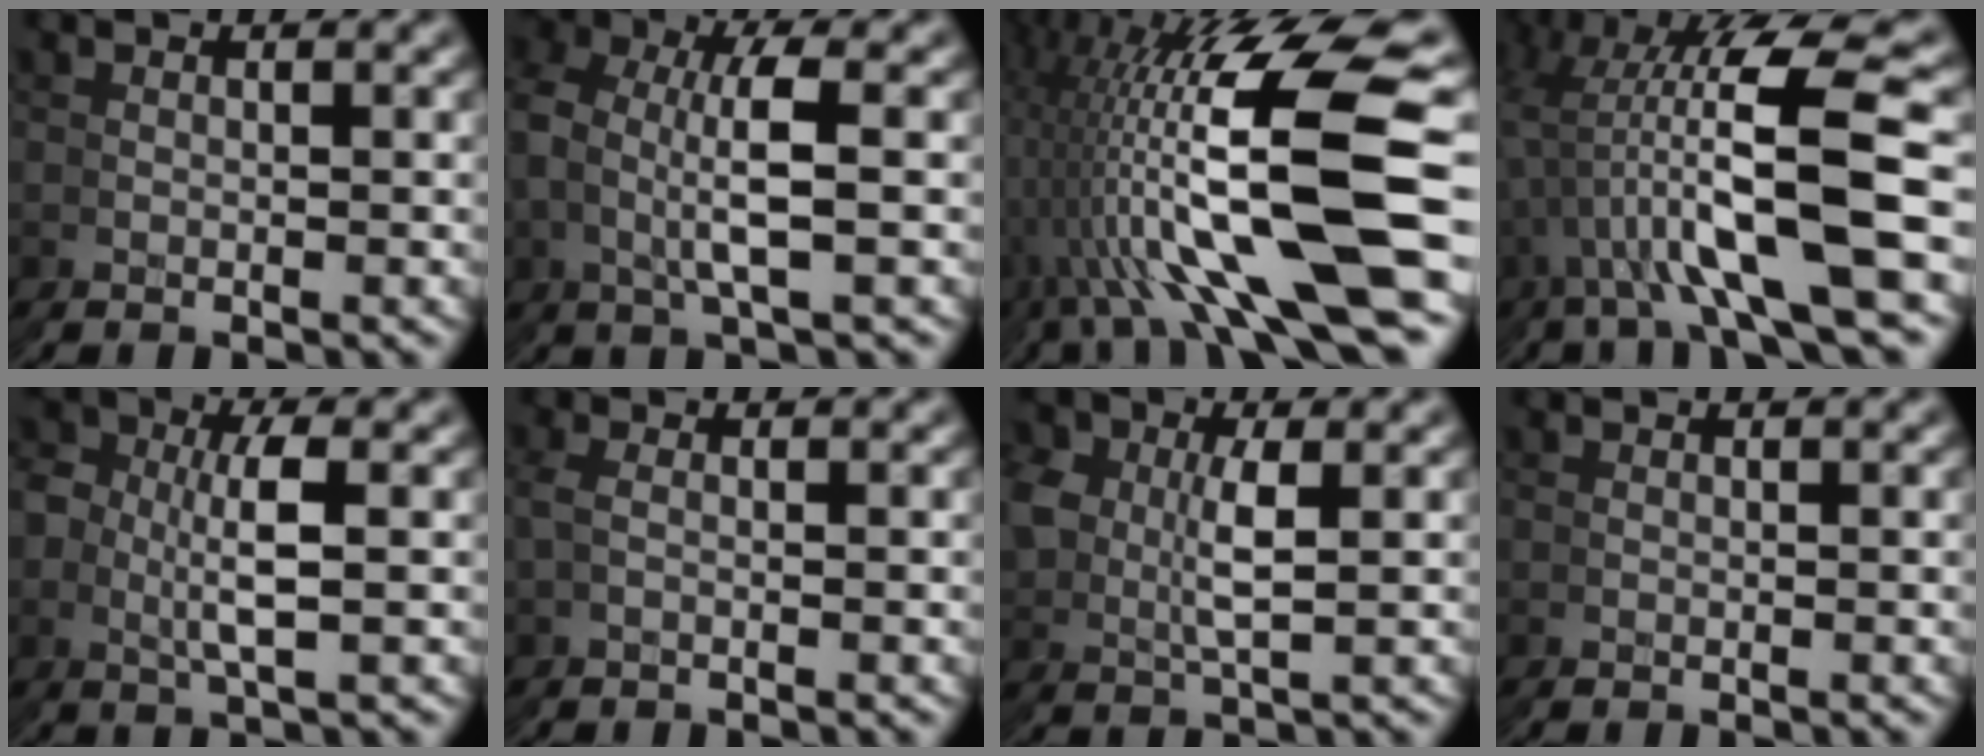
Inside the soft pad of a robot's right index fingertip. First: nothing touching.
{"total": 4.4, "force": [1.2, 2.7, 3.3], "torque": [-0.076, 0.010, 0.014]}
{"total": 13.3, "force": [0.2, 4.6, 12.5], "torque": [-0.202, 0.008, 0.006]}
{"total": 10.4, "force": [1.3, 3.4, 9.7], "torque": [-0.160, 0.026, 0.010]}
{"total": 3.1, "force": [0.2, 2.0, 2.4], "torque": [-0.043, 0.000, 0.002]}
{"total": 0.7, "force": [0.4, 0.0, -0.6], "torque": [-0.004, 0.004, 0.003]}
{"total": 3.2, "force": [1.2, 2.5, 1.6], "torque": [-0.041, -0.014, 0.028]}
{"total": 0.0}